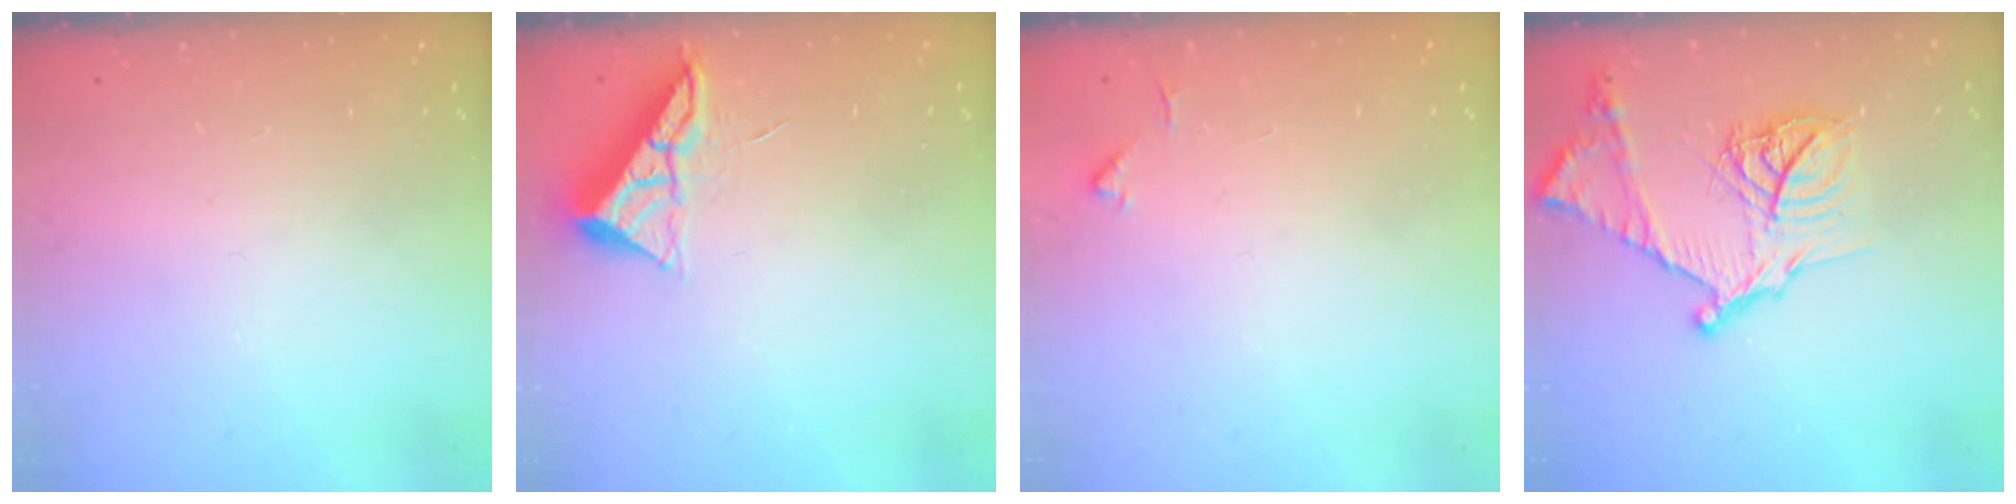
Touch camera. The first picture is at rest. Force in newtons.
{"total": 6.0, "press": 5.9, "slide": 0.6}
{"total": 3.5, "press": 3.5, "slide": 0.5}
{"total": 19.1, "press": 19.0, "slide": 1.7}